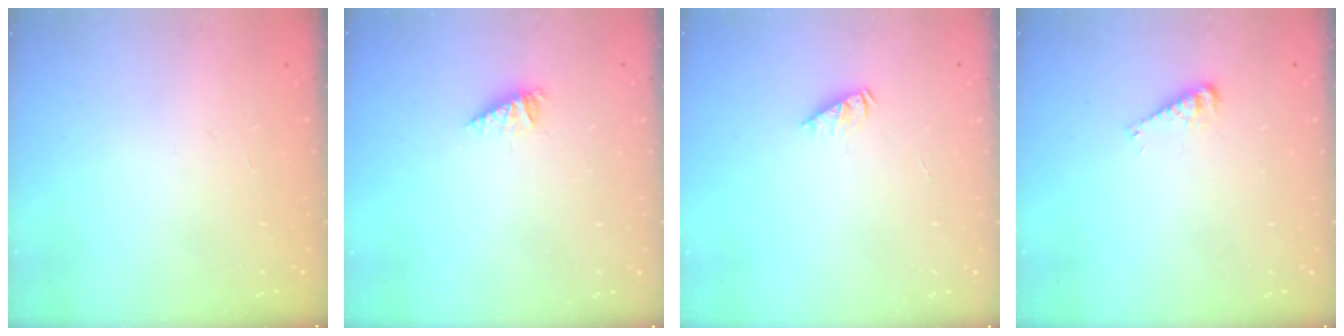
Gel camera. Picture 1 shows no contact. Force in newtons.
{"total": 2.9, "press": 2.8, "slide": 0.2}
{"total": 2.1, "press": 2.1, "slide": 0.3}
{"total": 4.8, "press": 4.7, "slide": 0.5}